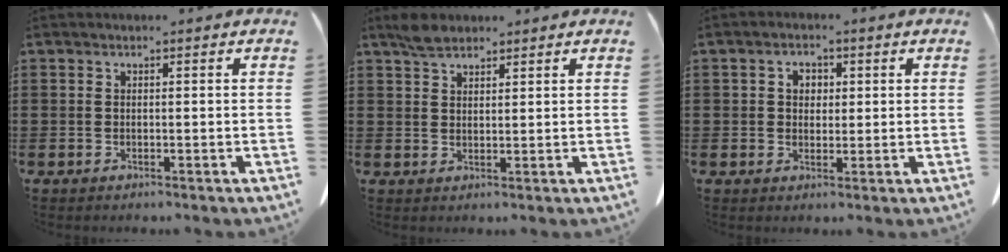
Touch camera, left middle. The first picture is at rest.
{"total": 3.2, "force": [2.6, 1.3, 1.5], "torque": [-0.035, 0.006, 0.049]}
{"total": 2.7, "force": [0.6, 2.3, 1.4], "torque": [-0.028, 0.007, 0.005]}